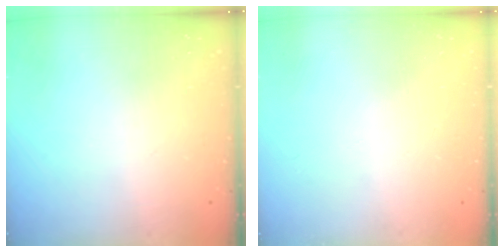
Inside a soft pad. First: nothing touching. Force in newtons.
{"total": 0.0}